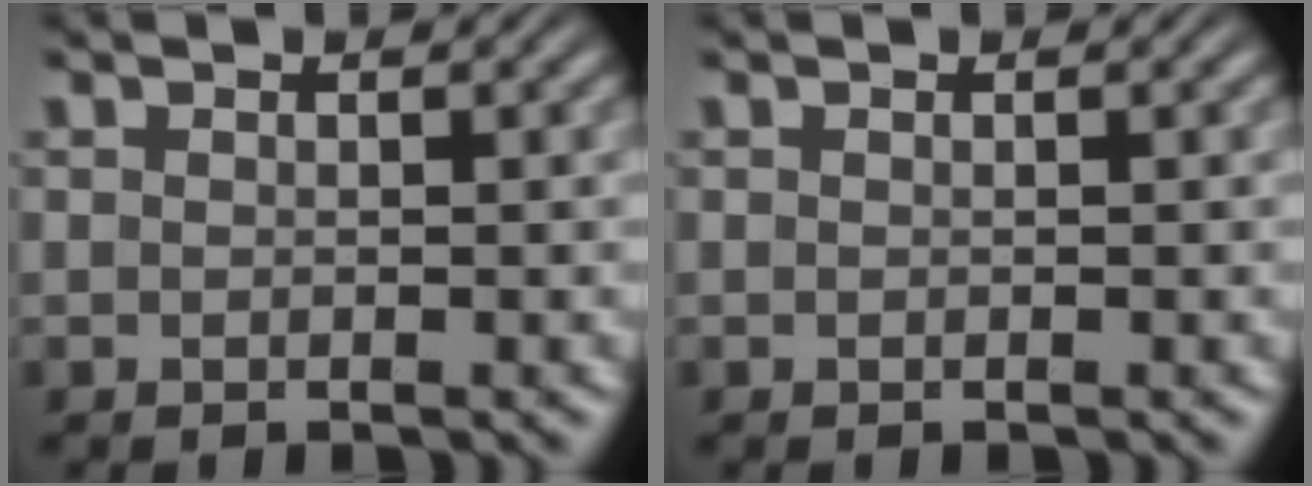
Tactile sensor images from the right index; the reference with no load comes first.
{"total": 0.0}